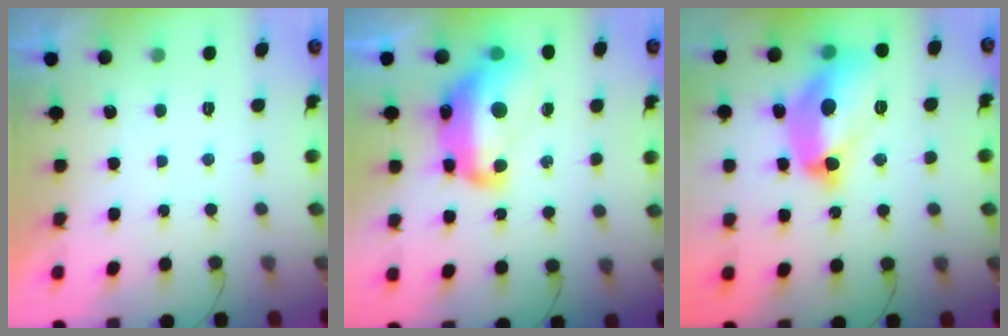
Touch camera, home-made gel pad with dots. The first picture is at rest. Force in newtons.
{"total": 16.8, "press": 16.8, "slide": 1.2}
{"total": 16.1, "press": 16.1, "slide": 1.8}